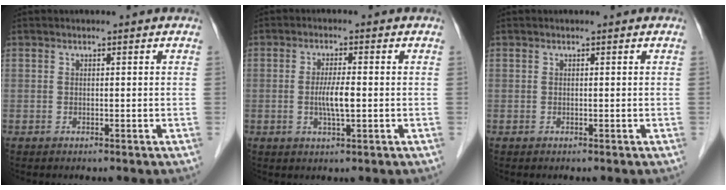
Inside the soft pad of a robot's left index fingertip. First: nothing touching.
{"total": 4.0, "force": [-0.5, 0.5, 3.9], "torque": [-0.079, -0.004, -0.009]}
{"total": 0.0}